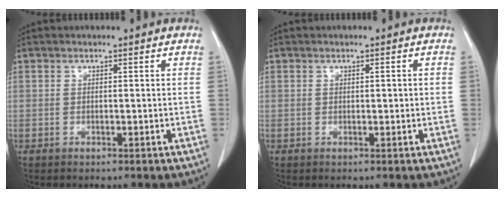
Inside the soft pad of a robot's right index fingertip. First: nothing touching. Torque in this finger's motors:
{"motor_torque": [-0.15, 0.12, -0.07, -0.01]}